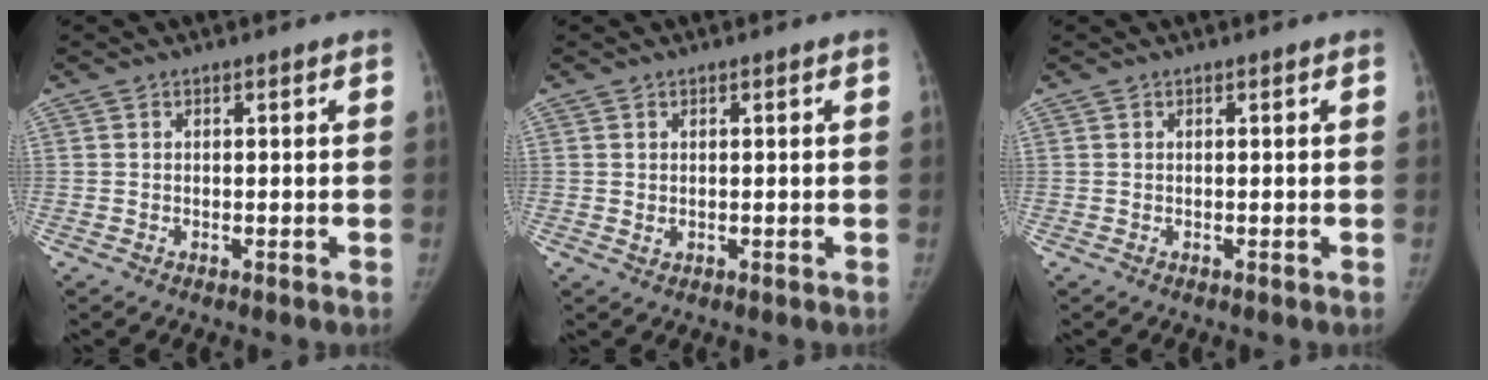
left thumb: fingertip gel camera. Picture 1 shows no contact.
{"total": 0.9, "force": [0.2, 0.7, 0.5], "torque": [-0.009, -0.002, 0.006]}
{"total": 0.0}